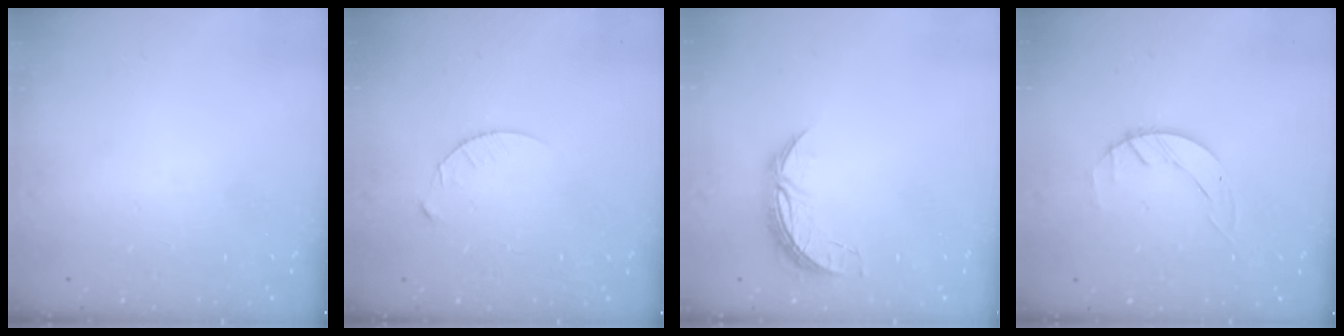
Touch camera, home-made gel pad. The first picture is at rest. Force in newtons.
{"total": 4.7, "press": 4.7, "slide": 0.6}
{"total": 7.4, "press": 7.4, "slide": 0.5}
{"total": 2.0, "press": 2.0, "slide": 0.3}